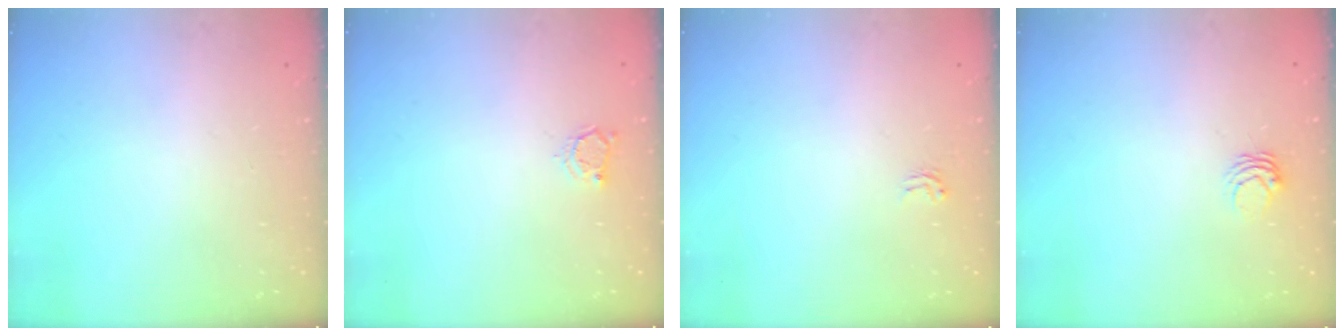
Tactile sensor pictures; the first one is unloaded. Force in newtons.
{"total": 3.2, "press": 3.1, "slide": 0.4}
{"total": 1.9, "press": 1.9, "slide": 0.1}
{"total": 4.9, "press": 4.9, "slide": 0.4}